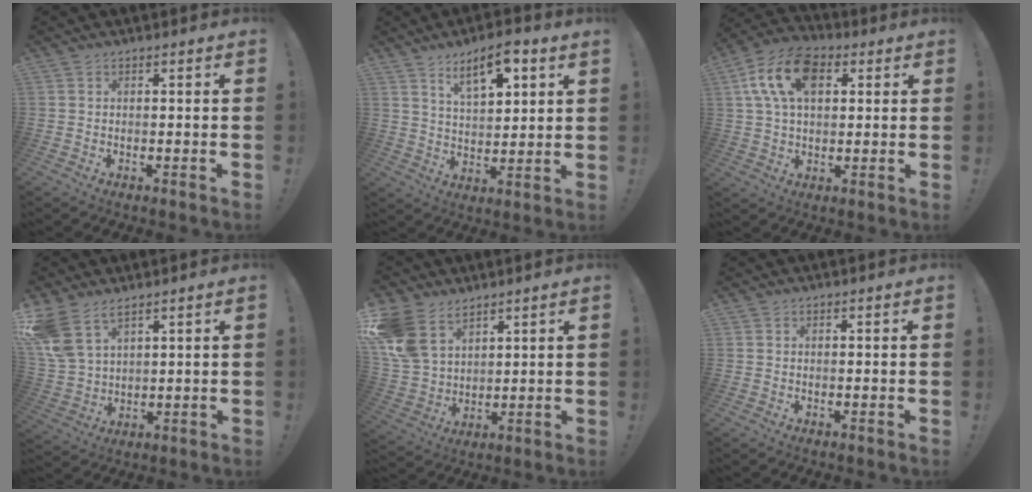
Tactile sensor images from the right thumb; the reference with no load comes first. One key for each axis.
{"total": 9.8, "fx": 6.2, "fy": 3.2, "fz": 6.9, "tx": -0.107, "ty": -0.027, "tz": 0.106}
{"total": 15.7, "fx": 5.3, "fy": 9.7, "fz": 11.1, "tx": -0.208, "ty": 0.005, "tz": 0.099}
{"total": 9.4, "fx": 6.5, "fy": 4.3, "fz": 5.1, "tx": -0.109, "ty": -0.032, "tz": 0.131}
{"total": 12.6, "fx": 8.0, "fy": 7.7, "fz": 6.1, "tx": -0.134, "ty": -0.047, "tz": 0.160}
{"total": 0.0}